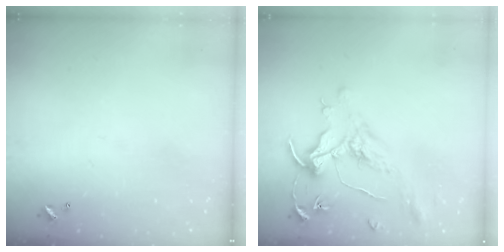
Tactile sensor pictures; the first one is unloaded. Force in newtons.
{"total": 1.5, "press": 1.3, "slide": 0.7}